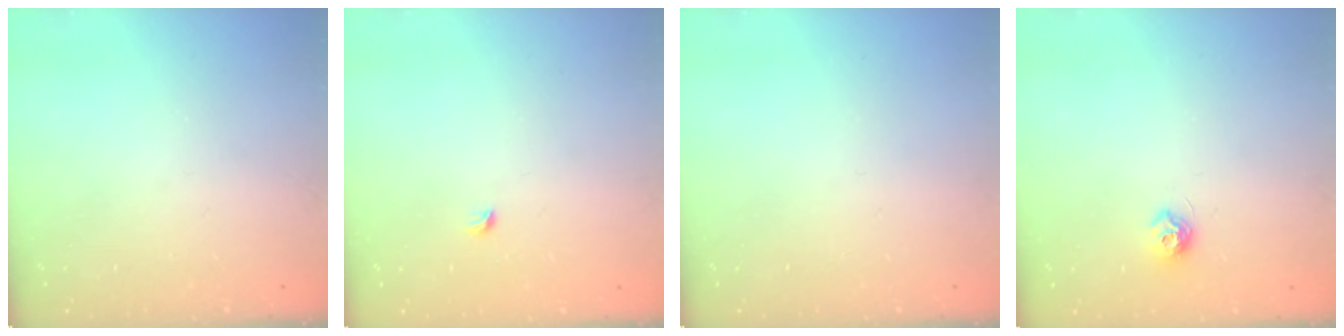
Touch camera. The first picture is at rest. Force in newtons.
{"total": 2.7, "press": 2.6, "slide": 0.6}
{"total": 0.0}
{"total": 7.2, "press": 7.2, "slide": 0.5}